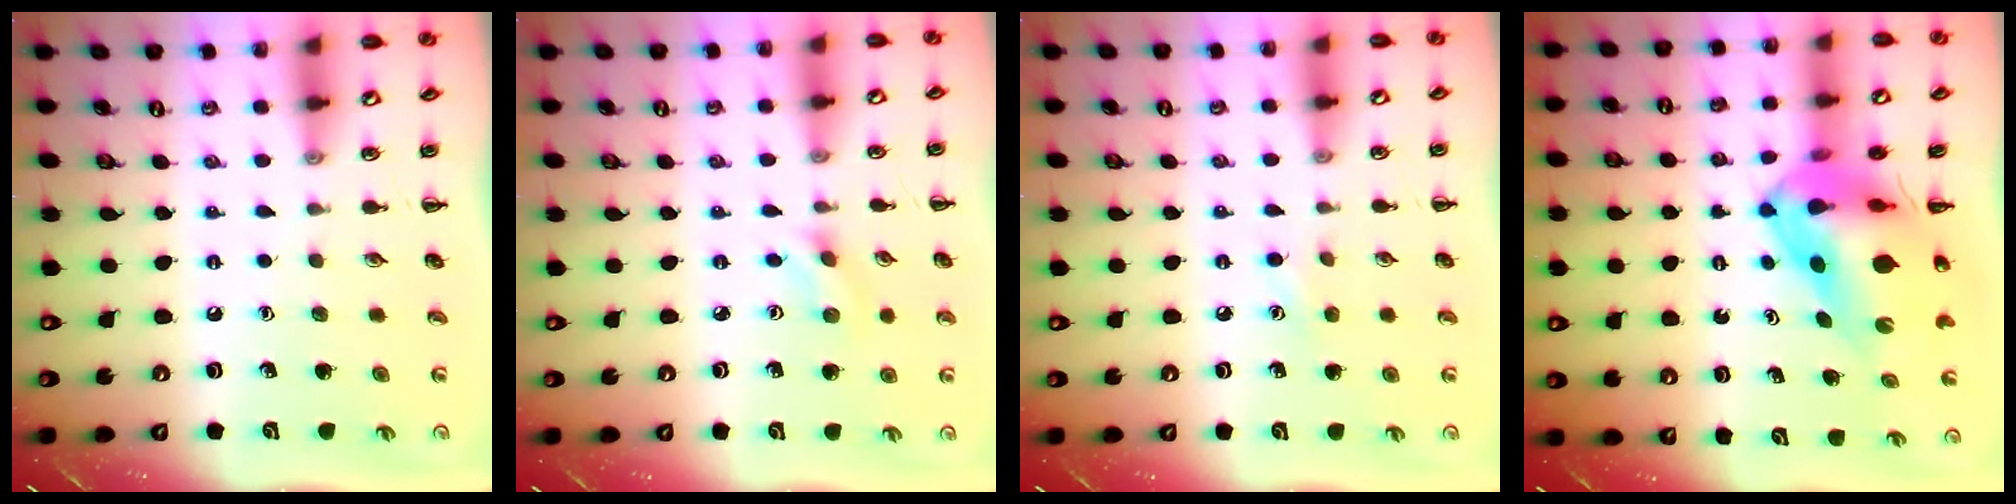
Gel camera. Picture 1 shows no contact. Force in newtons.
{"total": 2.0, "press": 1.9, "slide": 0.8}
{"total": 2.0, "press": 1.9, "slide": 0.6}
{"total": 11.9, "press": 11.3, "slide": 3.7}